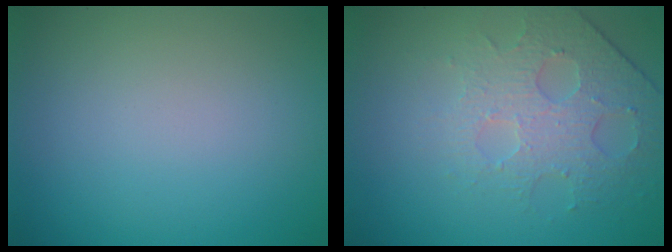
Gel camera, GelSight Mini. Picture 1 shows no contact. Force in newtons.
{"total": 4.5, "press": 3.3, "slide": 3.0}